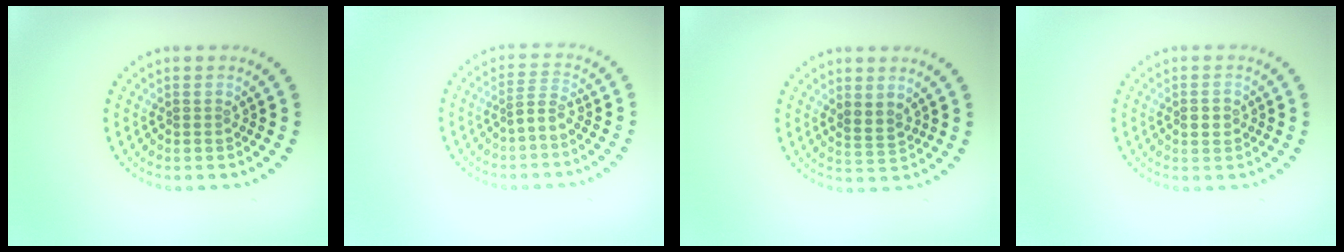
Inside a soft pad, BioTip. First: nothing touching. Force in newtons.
{"total": 1.7, "press": 1.1, "slide": 1.3}
{"total": 1.9, "press": 1.4, "slide": 1.2}
{"total": 1.9, "press": 1.9, "slide": 0.1}